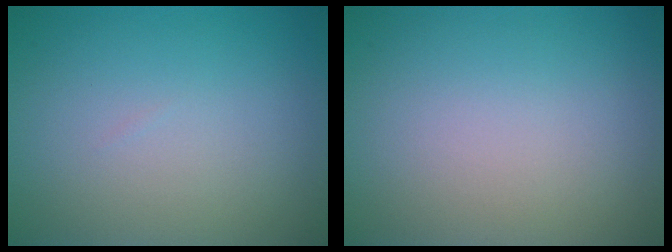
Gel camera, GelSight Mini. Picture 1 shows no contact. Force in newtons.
{"total": 0.0}